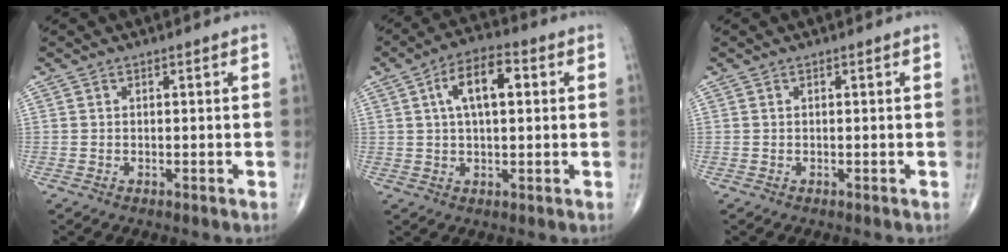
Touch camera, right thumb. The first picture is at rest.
{"total": 9.4, "force": [2.3, 4.3, 8.0], "torque": [-0.133, 0.016, 0.031]}
{"total": 0.0}